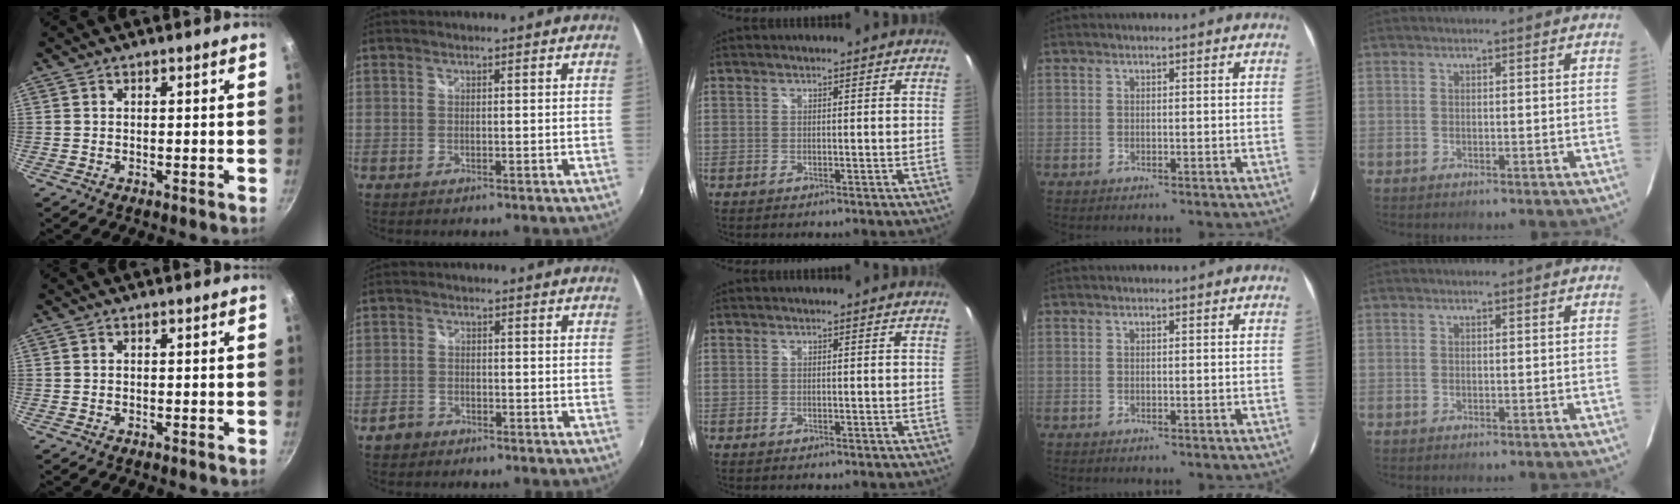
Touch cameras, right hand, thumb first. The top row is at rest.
{"index": {"total": 3.0, "force": [-2.1, 2.0, 0.6], "torque": [-0.022, 0.004, -0.038]}}